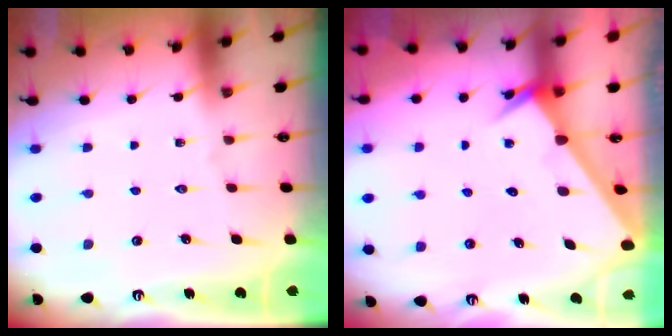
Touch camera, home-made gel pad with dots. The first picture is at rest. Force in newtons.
{"total": 2.4, "press": 2.4, "slide": 0.1}